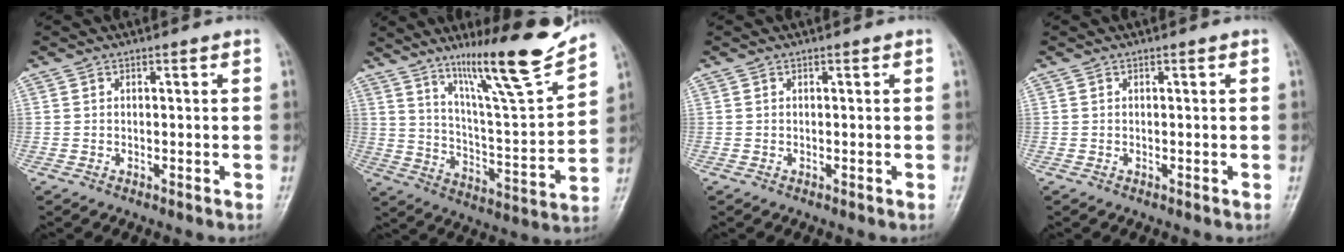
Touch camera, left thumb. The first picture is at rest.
{"total": 19.1, "force": [14.1, 1.8, 12.8], "torque": [-0.178, -0.085, 0.234]}
{"total": 0.0}
{"total": 0.0}